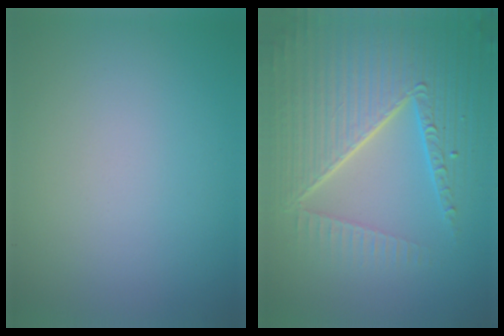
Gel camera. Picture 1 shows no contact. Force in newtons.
{"total": 9.0, "press": 6.2, "slide": 6.6}